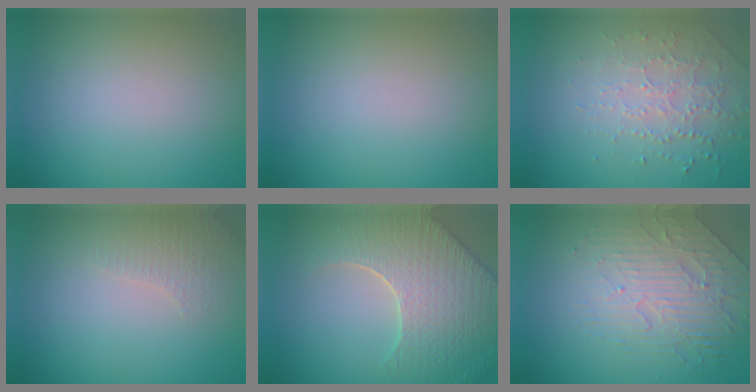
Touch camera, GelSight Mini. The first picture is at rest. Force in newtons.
{"total": 0.0}
{"total": 2.1, "press": 1.9, "slide": 0.9}
{"total": 2.0, "press": 1.9, "slide": 0.5}
{"total": 9.0, "press": 6.3, "slide": 6.4}
{"total": 4.3, "press": 3.9, "slide": 1.7}